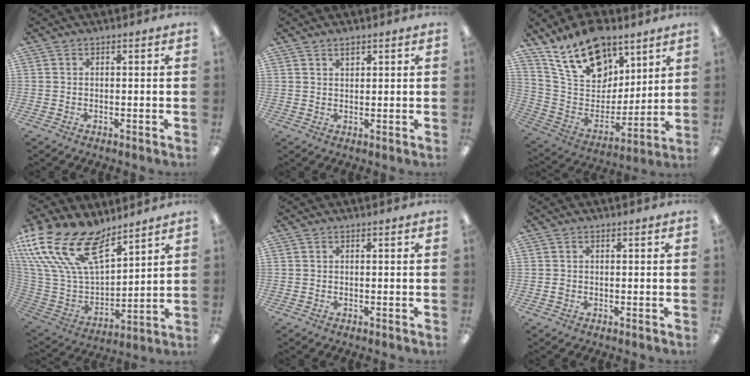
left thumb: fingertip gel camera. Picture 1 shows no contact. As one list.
[{"total": 1.7, "force": [1.5, 0.7, 0.7], "torque": [-0.007, -0.004, 0.025]}, {"total": 19.3, "force": [13.0, 11.0, 9.0], "torque": [-0.159, -0.068, 0.238]}, {"total": 22.4, "force": [14.3, 11.3, 13.0], "torque": [-0.290, -0.094, 0.261]}, {"total": 0.0}, {"total": 0.7, "force": [-0.1, 0.7, 0.3], "torque": [-0.006, 0.004, -0.004]}]